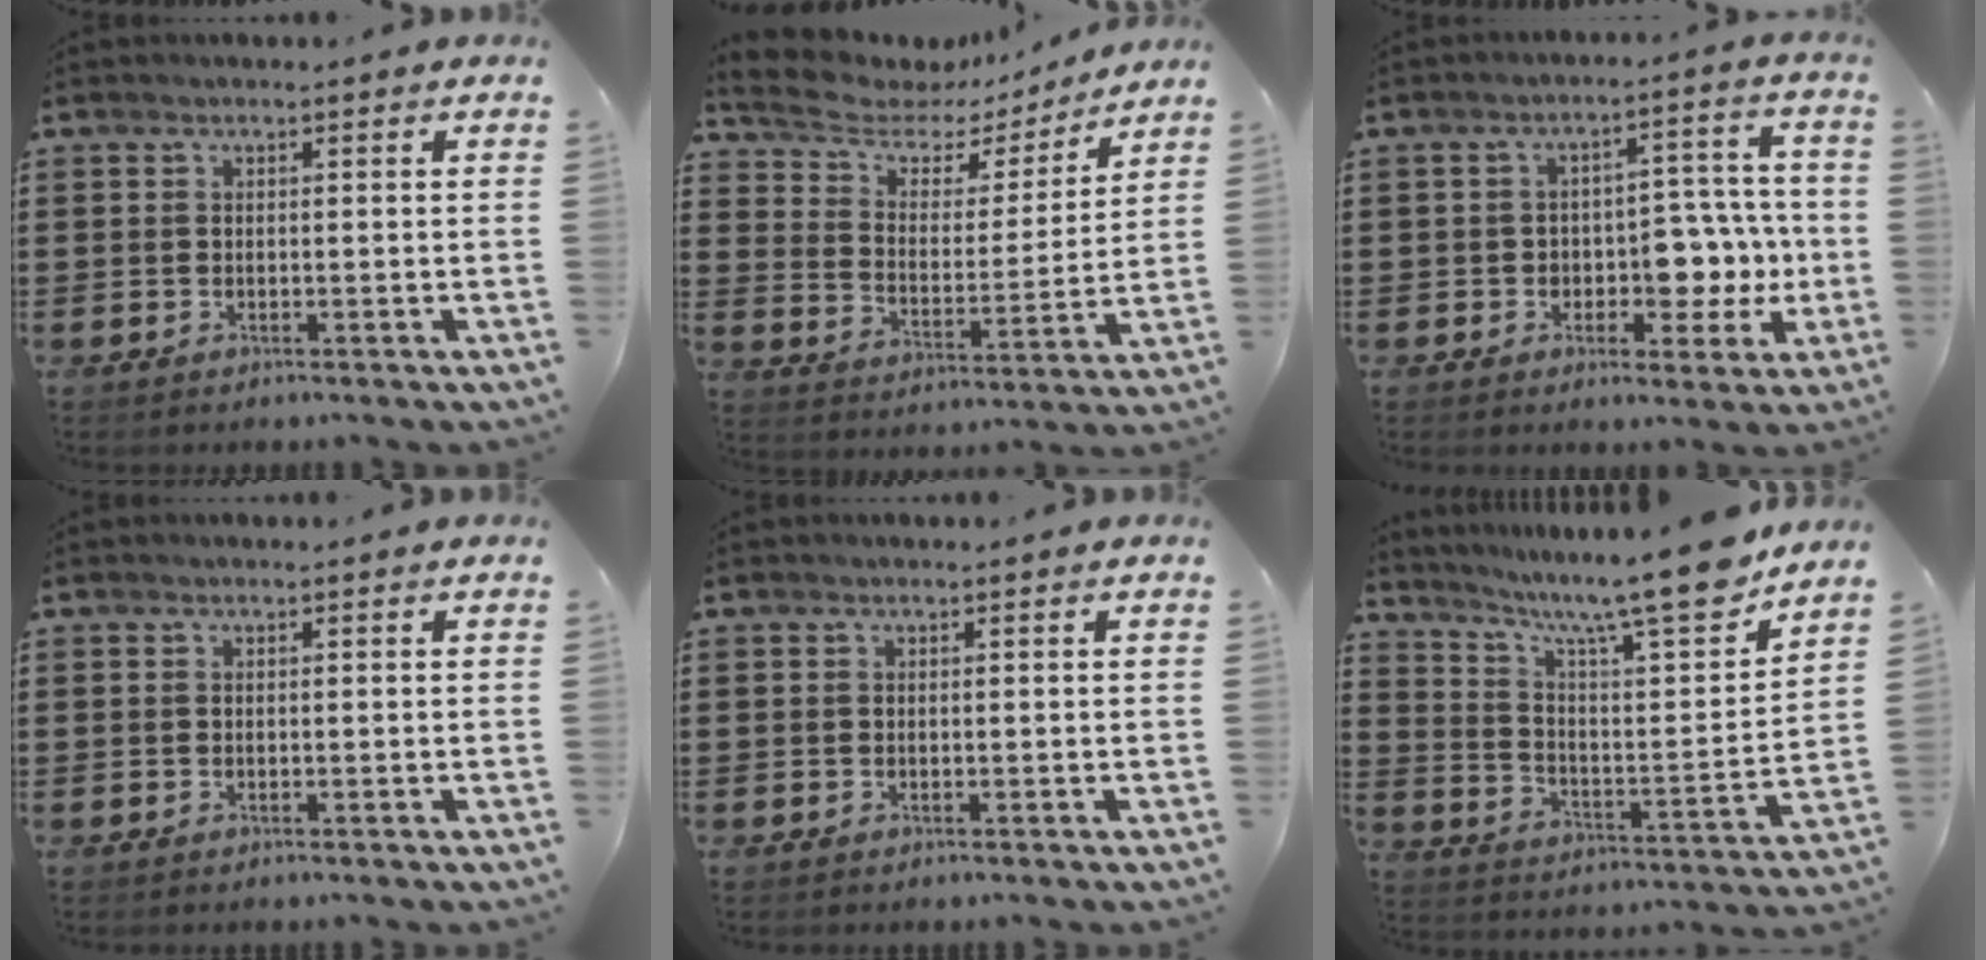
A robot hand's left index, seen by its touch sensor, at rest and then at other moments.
{"total": 5.7, "force": [4.7, 2.9, 1.4], "torque": [-0.061, -0.027, 0.078]}
{"total": 6.8, "force": [-1.4, 5.0, 4.5], "torque": [-0.075, 0.009, -0.027]}
{"total": 0.0}
{"total": 0.0}
{"total": 12.8, "force": [10.5, 0.9, 7.2], "torque": [-0.143, -0.070, 0.169]}